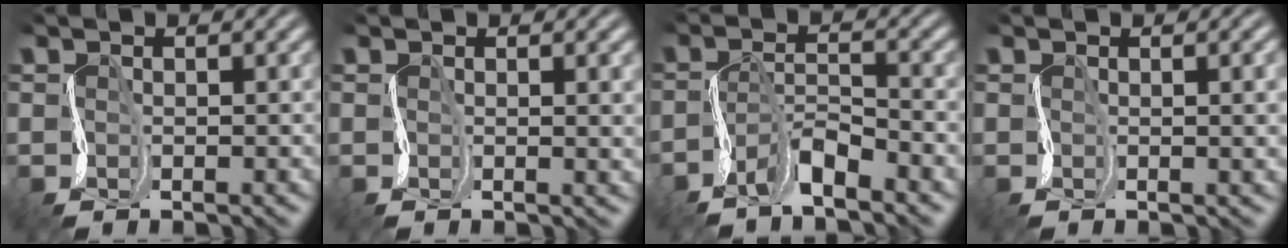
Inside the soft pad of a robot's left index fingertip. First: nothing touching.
{"total": 3.5, "force": [0.3, 1.4, 3.2], "torque": [-0.029, -0.001, 0.007]}
{"total": 3.9, "force": [-3.0, 0.9, 2.2], "torque": [-0.042, 0.003, -0.060]}
{"total": 4.2, "force": [0.2, 1.8, 3.8], "torque": [-0.030, 0.002, 0.006]}